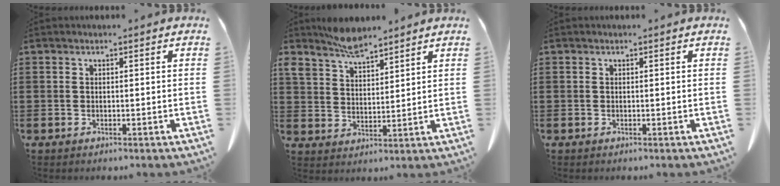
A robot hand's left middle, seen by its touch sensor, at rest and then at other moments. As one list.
[{"total": 5.9, "force": [5.4, 1.6, 1.9], "torque": [-0.057, -0.013, 0.103]}, {"total": 0.0}]